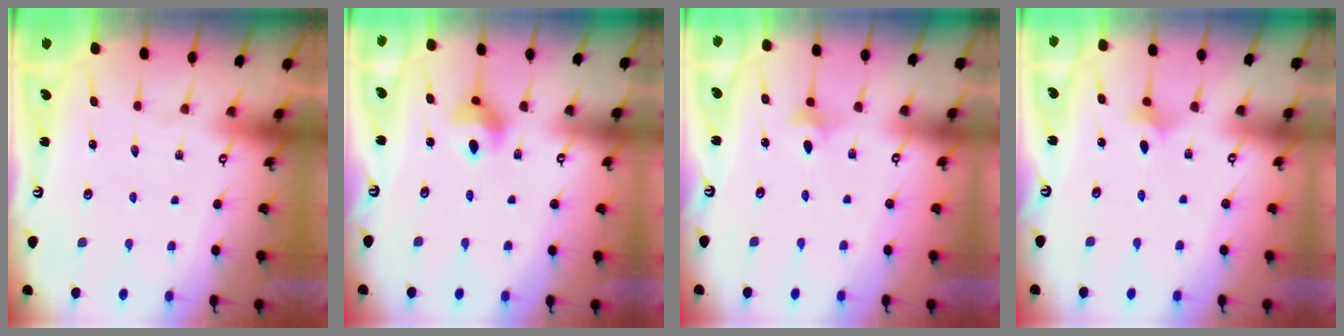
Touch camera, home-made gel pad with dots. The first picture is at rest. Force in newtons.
{"total": 6.8, "press": 6.8, "slide": 0.2}
{"total": 2.9, "press": 2.9, "slide": 0.6}
{"total": 1.9, "press": 1.8, "slide": 0.5}